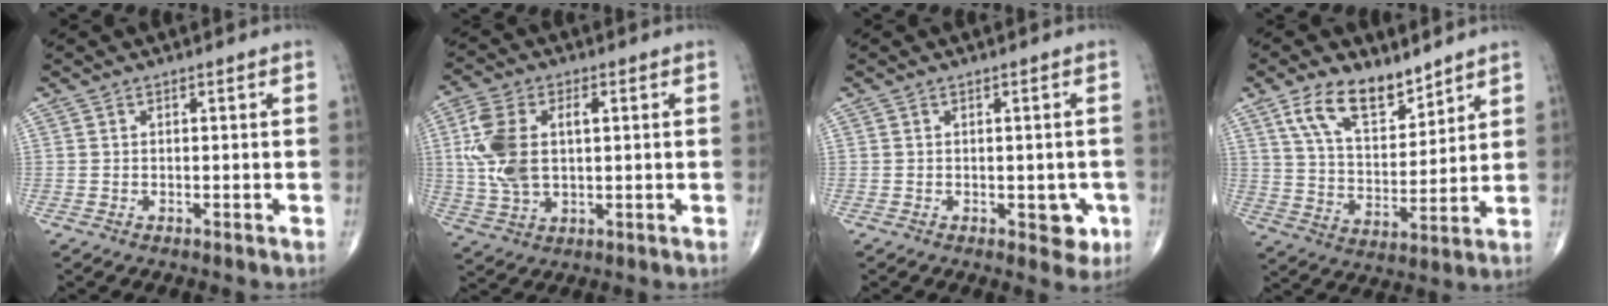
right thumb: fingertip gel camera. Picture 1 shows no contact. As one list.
[{"total": 12.0, "force": [1.8, 6.9, 9.7], "torque": [-0.214, 0.010, 0.037]}, {"total": 4.4, "force": [-1.2, 2.4, 3.5], "torque": [-0.016, 0.000, -0.010]}, {"total": 12.7, "force": [8.4, 6.1, 7.3], "torque": [-0.104, -0.051, 0.161]}]